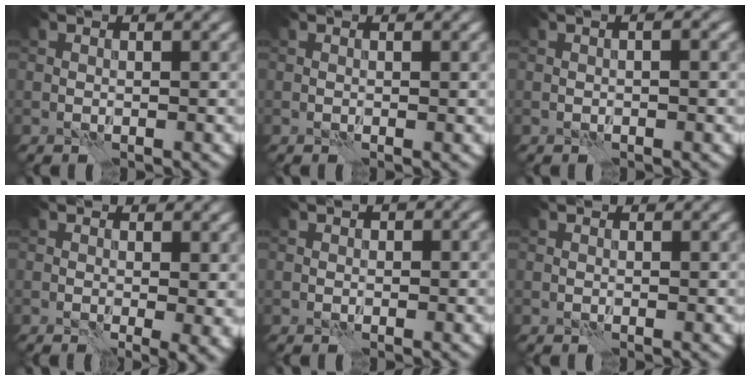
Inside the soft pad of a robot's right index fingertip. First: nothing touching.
{"total": 0.0}
{"total": 1.8, "force": [0.2, 0.5, 1.7], "torque": [-0.009, -0.001, -0.003]}
{"total": 2.7, "force": [0.4, 0.9, 2.5], "torque": [-0.022, -0.005, 0.010]}
{"total": 1.9, "force": [0.2, 1.2, 1.5], "torque": [-0.010, 0.004, 0.002]}
{"total": 0.0}